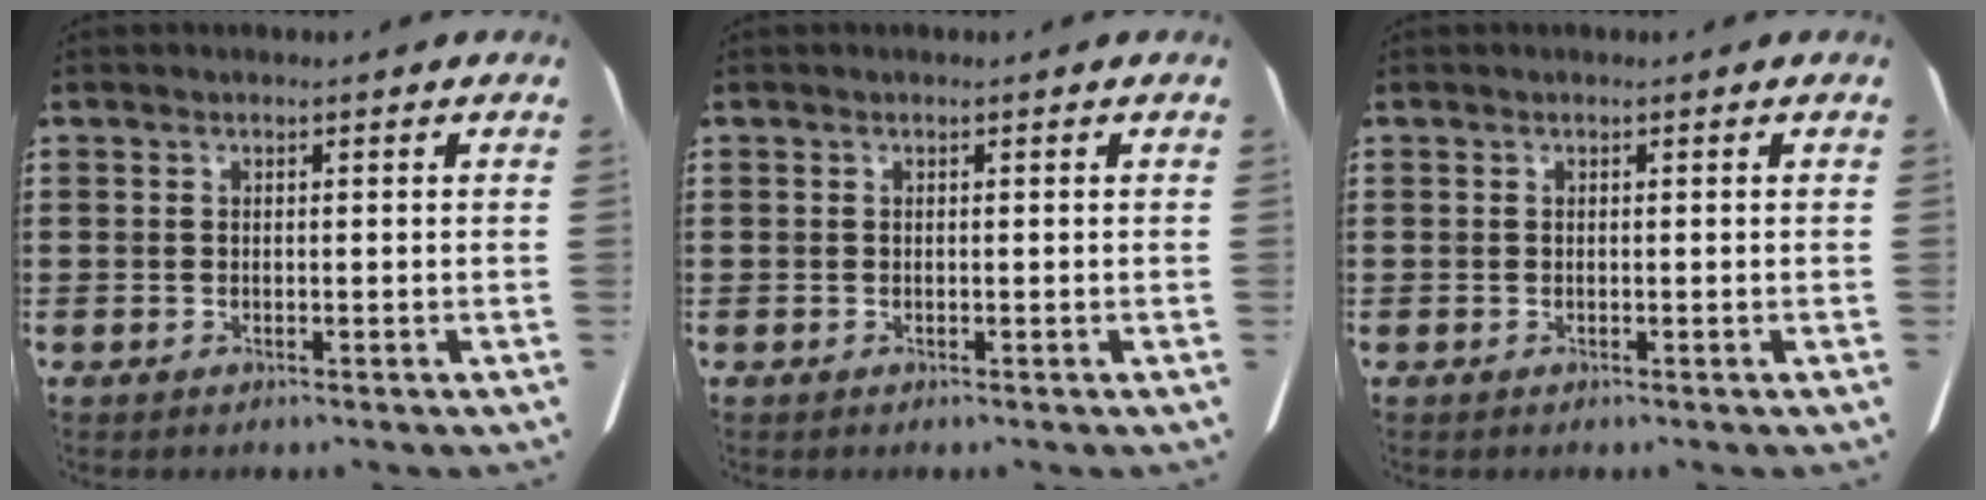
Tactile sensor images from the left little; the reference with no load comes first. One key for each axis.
{"total": 0.0}
{"total": 0.0}